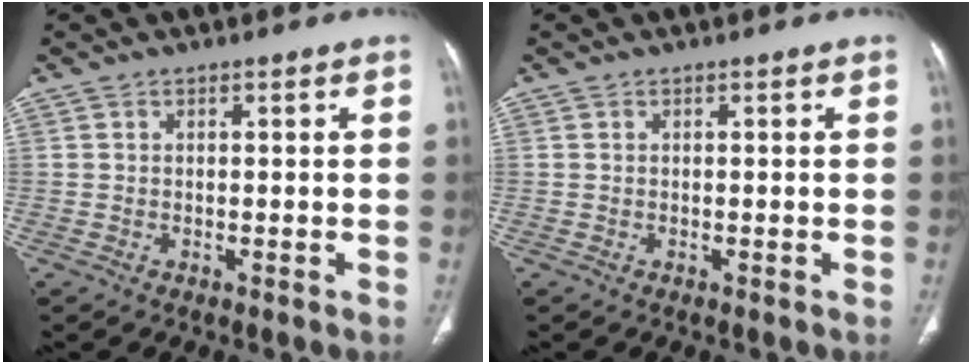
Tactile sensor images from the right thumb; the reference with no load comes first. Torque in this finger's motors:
{"motor_torque": [0.13, 0.12, 0.02, 0.02, 0.01]}